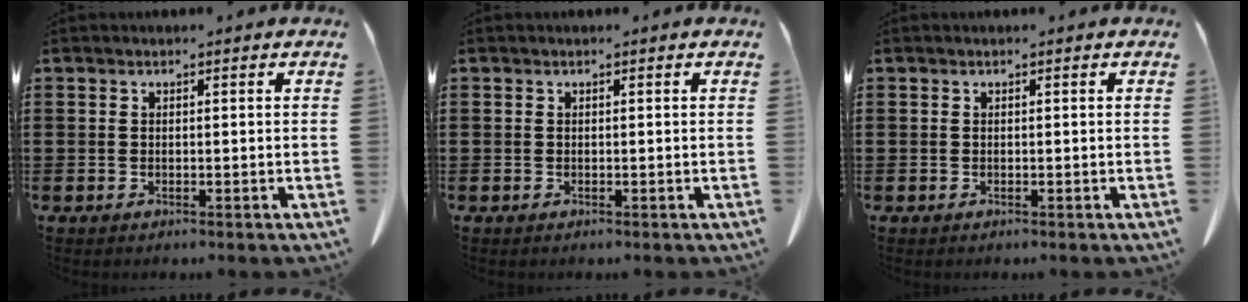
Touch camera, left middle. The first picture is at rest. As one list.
[{"total": 0.0}, {"total": 0.0}]